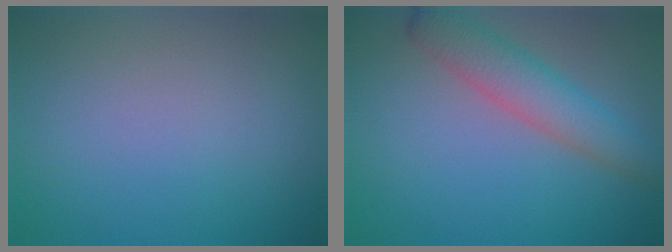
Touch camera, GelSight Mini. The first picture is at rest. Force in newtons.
{"total": 4.4, "press": 4.4, "slide": 0.4}